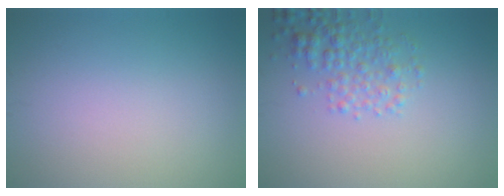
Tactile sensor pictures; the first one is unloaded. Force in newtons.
{"total": 3.1, "press": 3.1, "slide": 0.1}